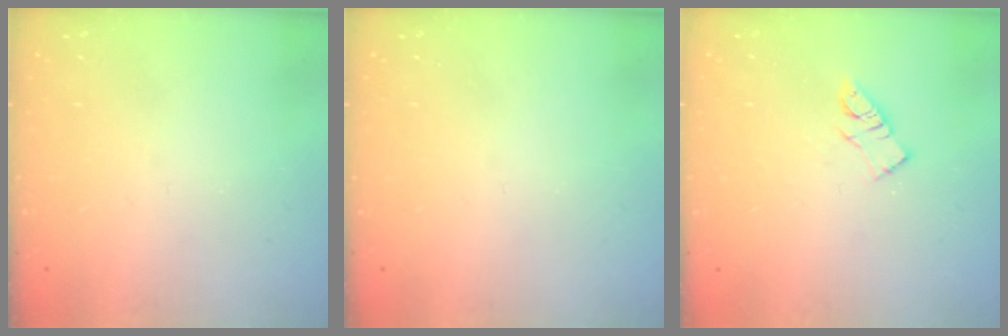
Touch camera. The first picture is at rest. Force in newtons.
{"total": 0.0}
{"total": 7.5, "press": 7.4, "slide": 0.4}